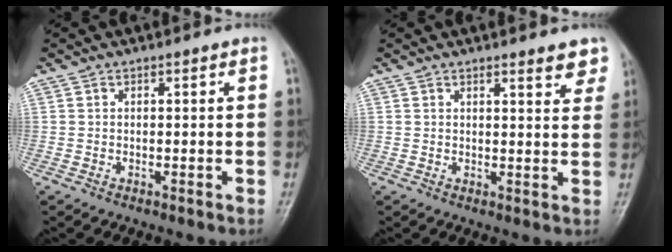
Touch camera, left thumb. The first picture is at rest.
{"total": 4.3, "force": [3.3, 1.2, 2.5], "torque": [-0.012, -0.017, 0.034]}